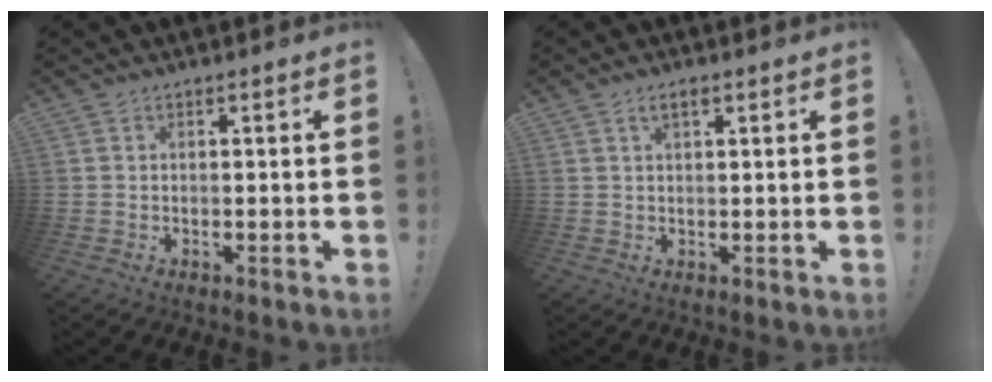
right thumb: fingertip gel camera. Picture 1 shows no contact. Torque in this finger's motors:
{"motor_torque": [-0.50, 0.44, 0.44, 0.18, -0.02]}